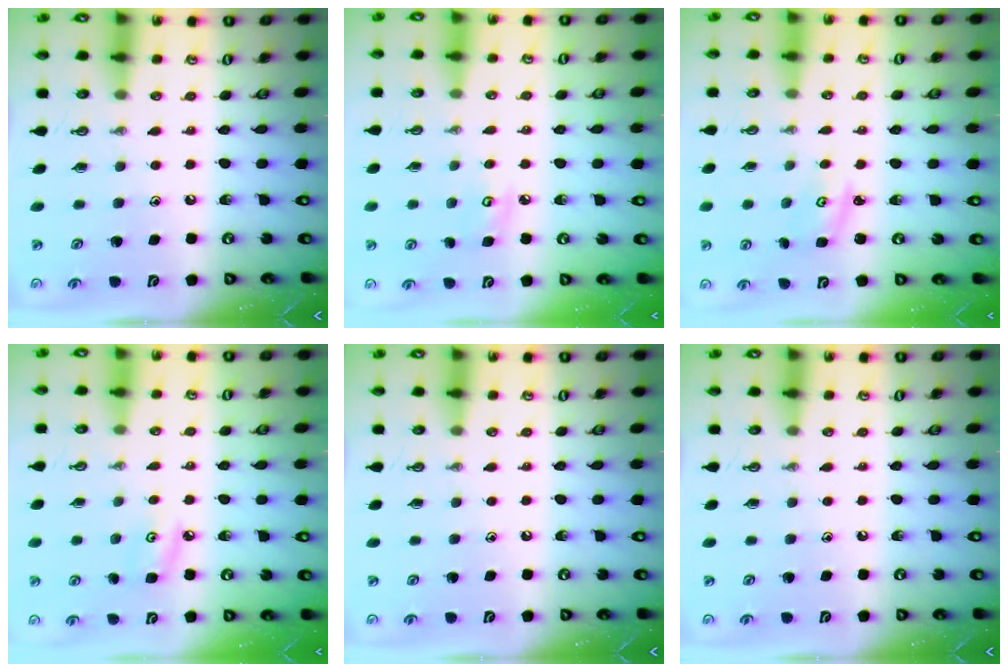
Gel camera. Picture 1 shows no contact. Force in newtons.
{"total": 5.9, "press": 5.9, "slide": 0.5}
{"total": 3.0, "press": 2.9, "slide": 0.4}
{"total": 5.1, "press": 5.0, "slide": 0.7}
{"total": 0.0}
{"total": 0.0}